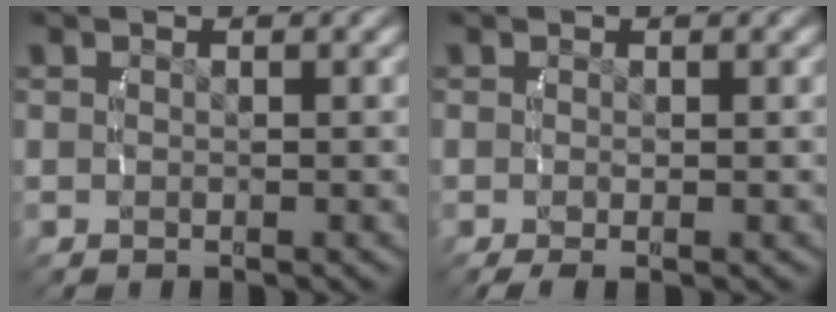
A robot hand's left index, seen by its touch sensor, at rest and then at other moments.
{"total": 1.0, "force": [-0.7, 0.2, 0.7], "torque": [-0.014, -0.010, -0.008]}